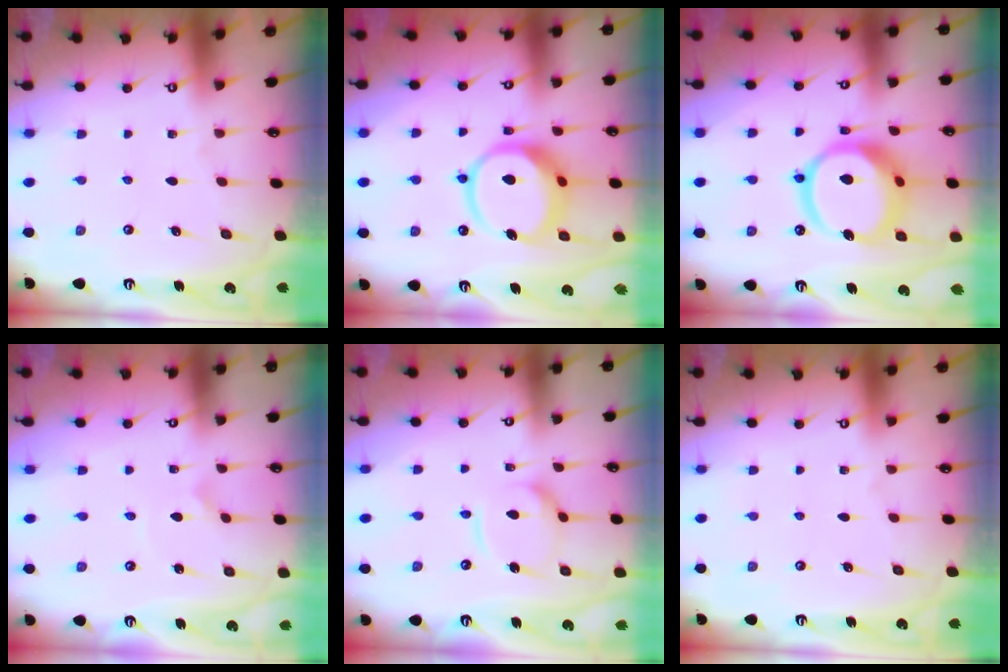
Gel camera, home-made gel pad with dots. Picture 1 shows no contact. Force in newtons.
{"total": 12.8, "press": 12.7, "slide": 1.7}
{"total": 17.3, "press": 17.2, "slide": 2.4}
{"total": 1.0, "press": 1.0, "slide": 0.0}
{"total": 11.6, "press": 11.5, "slide": 1.2}
{"total": 0.0}